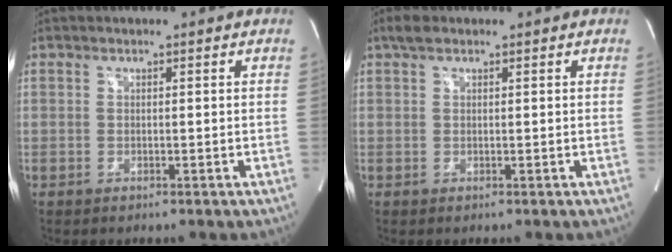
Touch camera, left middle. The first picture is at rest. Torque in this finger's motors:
{"motor_torque": [0.18, -0.03, -0.14, 0.01]}